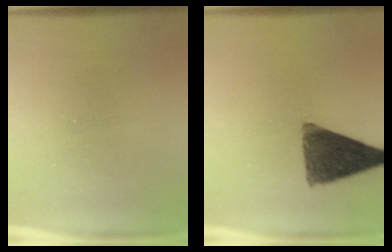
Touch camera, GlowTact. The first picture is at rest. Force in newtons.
{"total": 11.9}